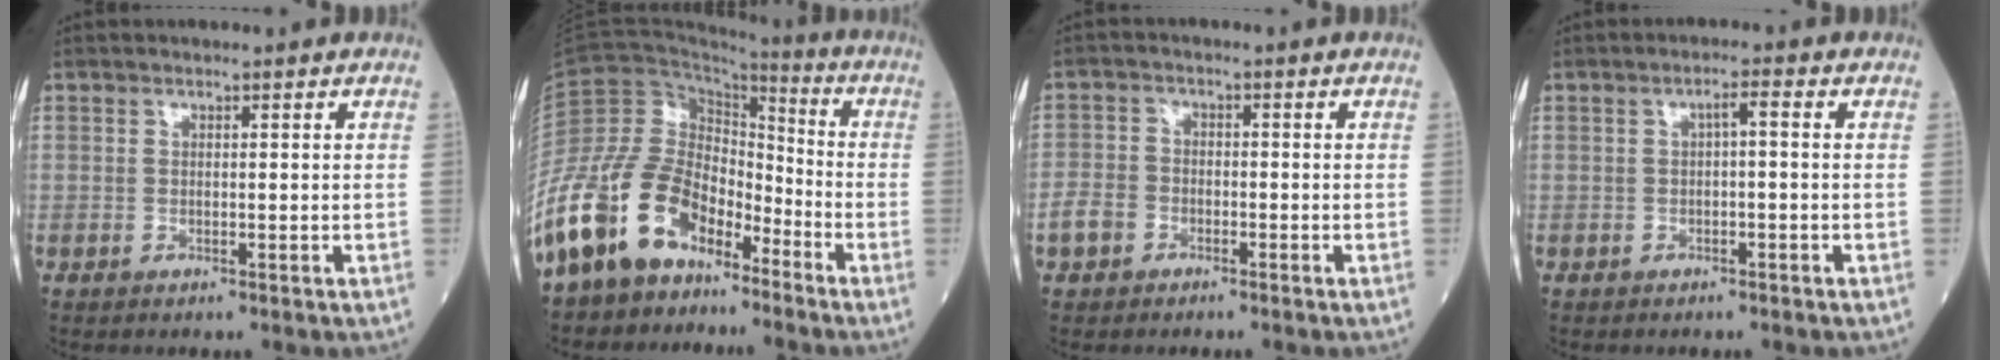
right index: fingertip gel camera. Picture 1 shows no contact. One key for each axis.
{"total": 18.3, "fx": -13.3, "fy": 9.3, "fz": 8.6, "tx": -0.190, "ty": 0.035, "tz": -0.249}
{"total": 3.6, "fx": -2.1, "fy": 2.7, "fz": 1.3, "tx": -0.031, "ty": 0.008, "tz": -0.041}
{"total": 1.8, "fx": 0.0, "fy": 0.3, "fz": 1.8, "tx": -0.028, "ty": 0.008, "tz": 0.002}